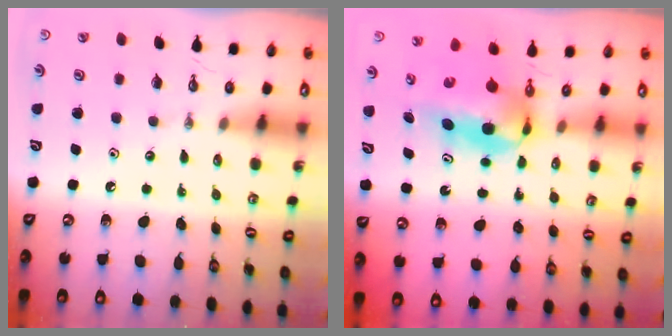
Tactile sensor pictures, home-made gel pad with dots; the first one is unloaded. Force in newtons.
{"total": 6.8, "press": 6.5, "slide": 2.3}